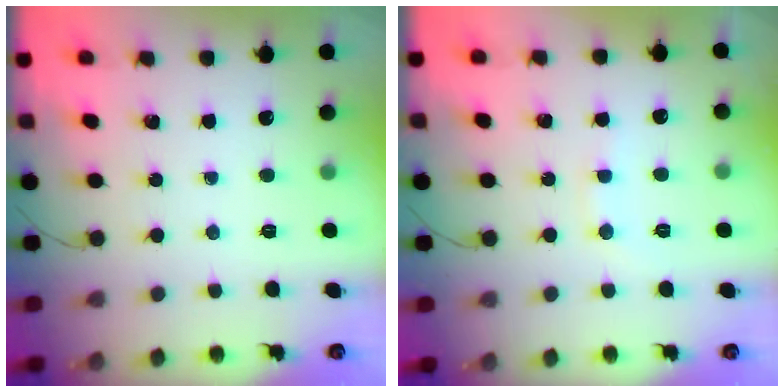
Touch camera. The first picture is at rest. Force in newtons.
{"total": 6.4, "press": 6.2, "slide": 1.4}